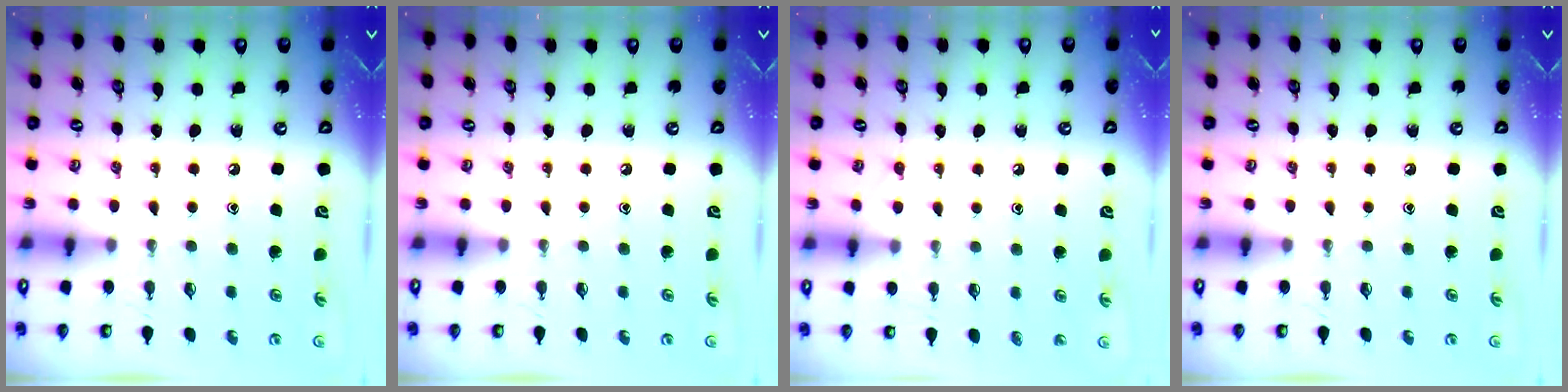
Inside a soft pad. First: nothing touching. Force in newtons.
{"total": 0.0}
{"total": 4.4, "press": 4.3, "slide": 0.4}
{"total": 0.0}